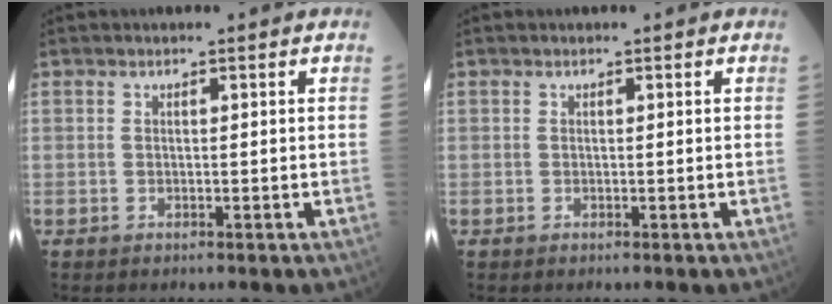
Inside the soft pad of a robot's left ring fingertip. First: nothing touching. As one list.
[{"total": 0.0}]